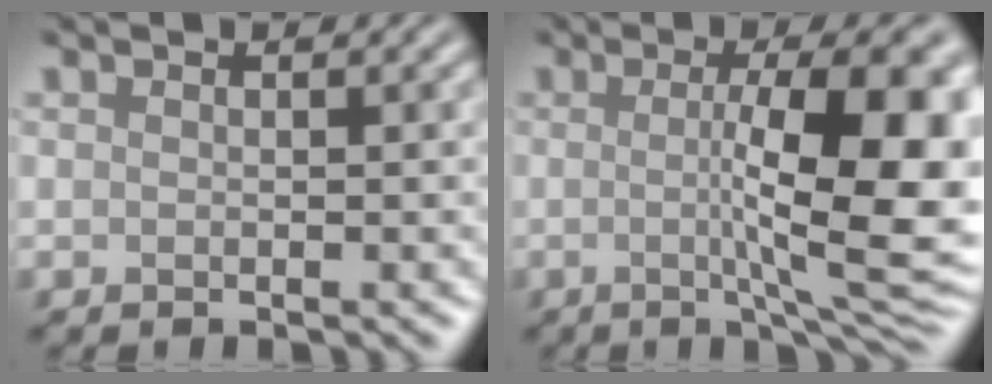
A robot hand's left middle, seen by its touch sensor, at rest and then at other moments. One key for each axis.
{"total": 11.9, "fx": 0.3, "fy": 3.4, "fz": 11.4, "tx": -0.142, "ty": -0.005, "tz": 0.006}